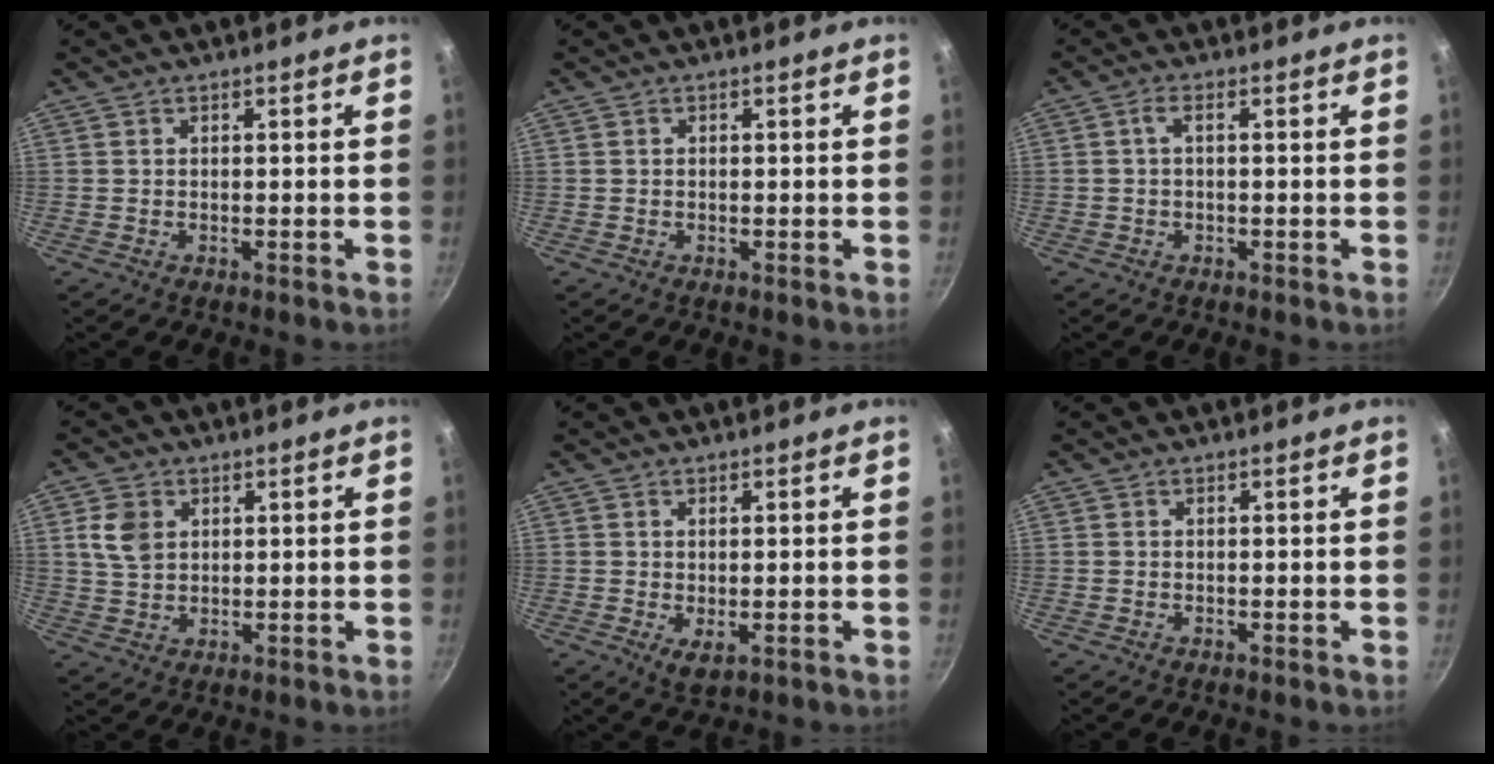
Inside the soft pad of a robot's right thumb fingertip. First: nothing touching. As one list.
[{"total": 0.7, "force": [0.0, 0.6, 0.4], "torque": [-0.005, 0.005, 0.000]}, {"total": 2.0, "force": [-0.1, 0.8, 1.9], "torque": [-0.047, 0.011, -0.002]}, {"total": 6.0, "force": [1.8, 4.4, 3.6], "torque": [-0.059, -0.002, 0.036]}, {"total": 3.1, "force": [-0.6, 1.4, 2.7], "torque": [-0.047, -0.014, -0.004]}, {"total": 0.0}]